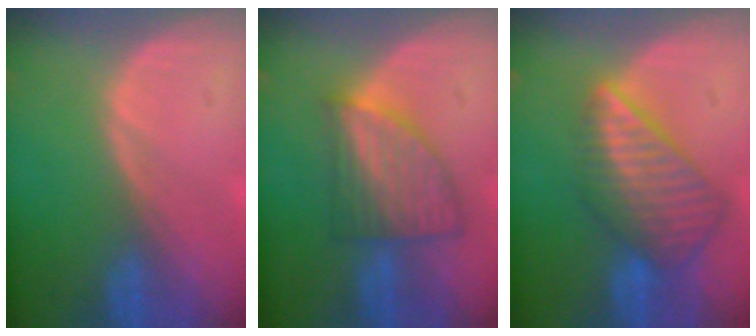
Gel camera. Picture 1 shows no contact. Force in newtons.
{"total": 7.1, "press": 6.5, "slide": 3.0}
{"total": 8.8, "press": 7.6, "slide": 4.4}